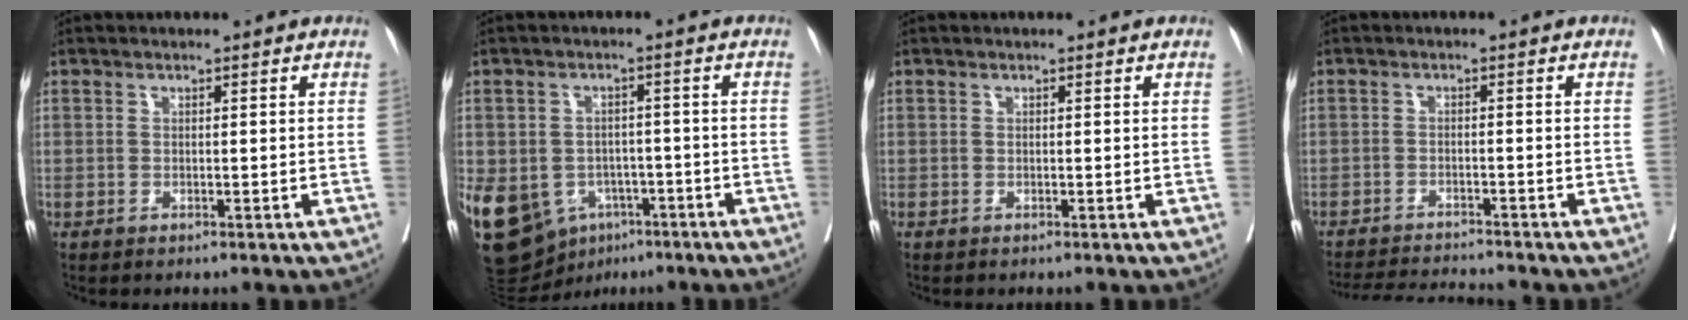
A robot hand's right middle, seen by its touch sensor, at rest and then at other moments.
{"total": 19.2, "force": [-8.2, 14.7, 9.2], "torque": [-0.237, 0.001, -0.109]}
{"total": 0.0}
{"total": 7.1, "force": [-7.0, -0.4, 1.3], "torque": [-0.017, -0.008, -0.115]}